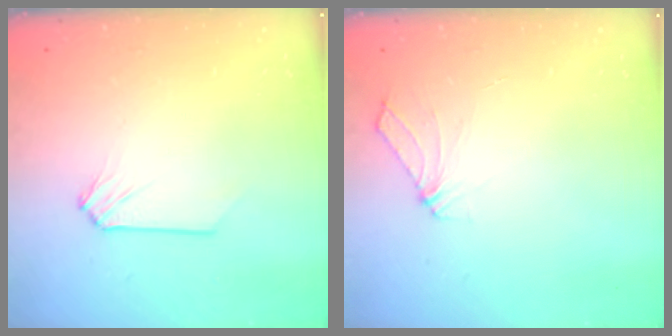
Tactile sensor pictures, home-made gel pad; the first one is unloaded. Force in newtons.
{"total": 5.5, "press": 5.4, "slide": 1.0}